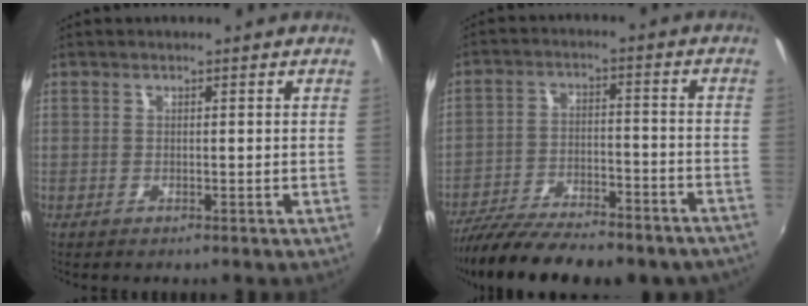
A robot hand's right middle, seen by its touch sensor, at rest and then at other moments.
{"total": 23.7, "force": [-19.5, 6.8, 11.7], "torque": [-0.223, -0.038, -0.278]}